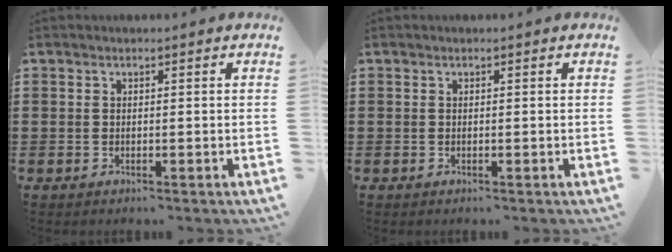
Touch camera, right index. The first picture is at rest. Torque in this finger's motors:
{"motor_torque": [0.01, 0.03, 0.00, 0.00]}